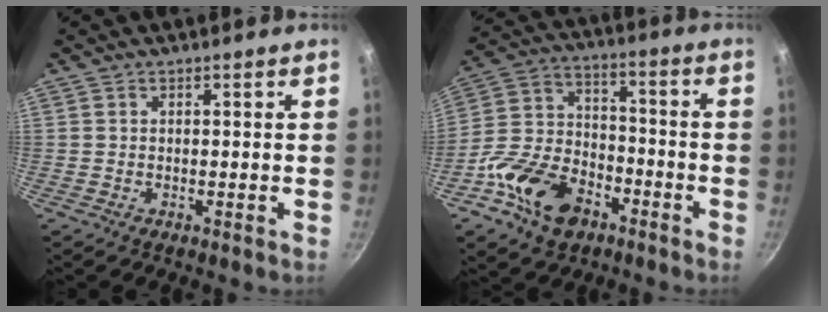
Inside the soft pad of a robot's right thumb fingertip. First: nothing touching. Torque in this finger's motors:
{"motor_torque": [1.85, 0.85, 1.35, -0.88, 0.14]}